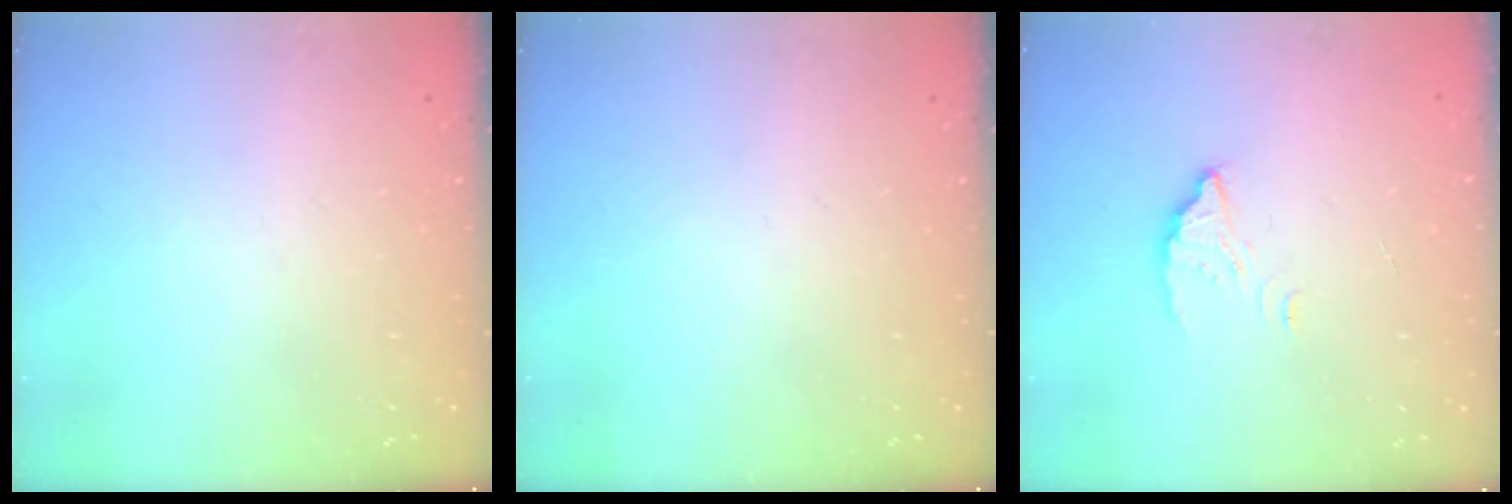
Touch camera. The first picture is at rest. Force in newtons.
{"total": 0.0}
{"total": 2.9, "press": 2.9, "slide": 0.2}